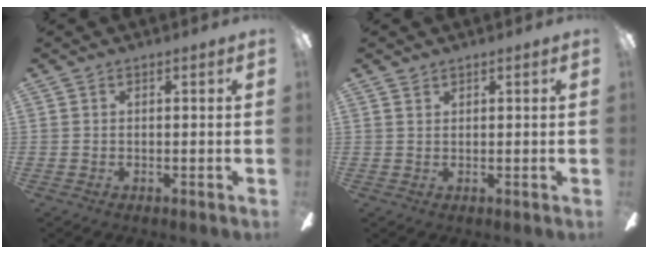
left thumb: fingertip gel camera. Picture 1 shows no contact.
{"total": 0.9, "force": [0.8, 0.5, 0.2], "torque": [-0.005, 0.000, 0.015]}